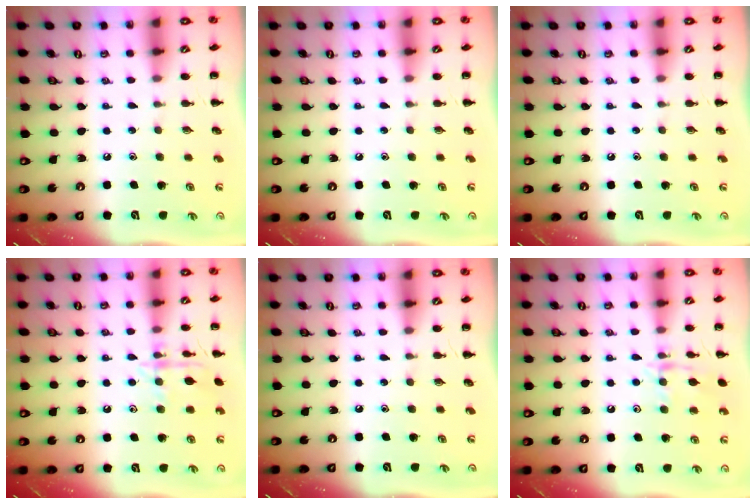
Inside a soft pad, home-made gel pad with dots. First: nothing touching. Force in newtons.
{"total": 0.0}
{"total": 0.0}
{"total": 11.2, "press": 11.2, "slide": 0.6}
{"total": 0.0}
{"total": 11.4, "press": 11.3, "slide": 0.9}